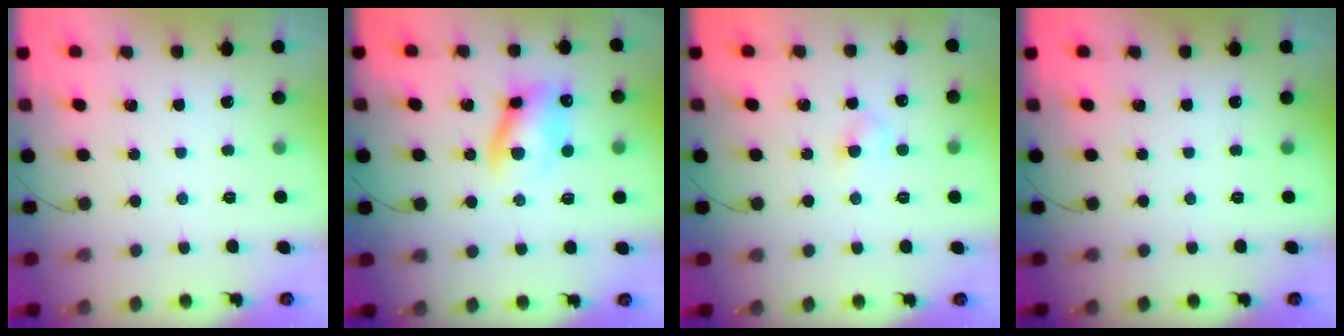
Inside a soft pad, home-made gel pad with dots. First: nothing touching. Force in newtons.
{"total": 10.8, "press": 10.5, "slide": 2.7}
{"total": 3.1, "press": 2.9, "slide": 1.1}
{"total": 0.0}